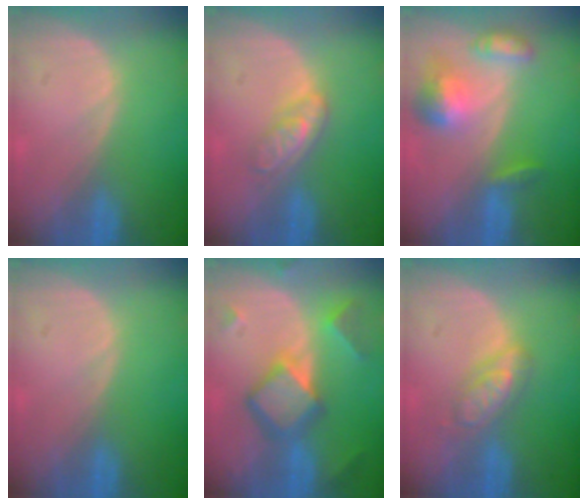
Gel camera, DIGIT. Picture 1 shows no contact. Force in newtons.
{"total": 4.5, "press": 3.9, "slide": 2.3}
{"total": 7.0, "press": 6.5, "slide": 2.5}
{"total": 0.0}
{"total": 7.9, "press": 7.8, "slide": 0.5}
{"total": 4.5, "press": 4.5, "slide": 0.6}